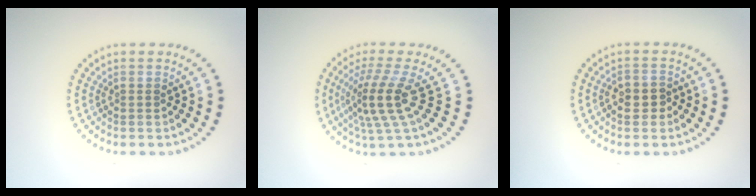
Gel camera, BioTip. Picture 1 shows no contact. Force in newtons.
{"total": 4.4, "press": 3.1, "slide": 3.2}
{"total": 2.0, "press": 1.9, "slide": 0.5}